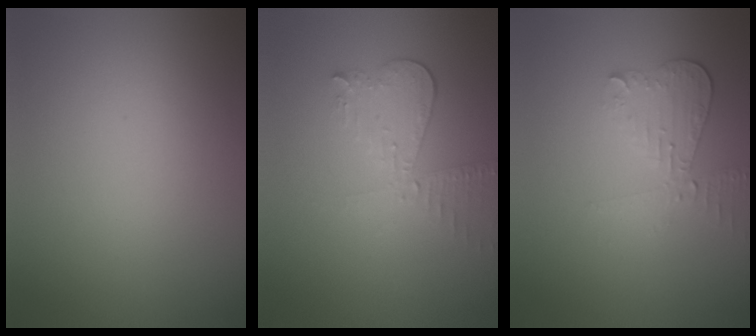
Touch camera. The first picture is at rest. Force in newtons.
{"total": 3.0, "press": 2.7, "slide": 1.4}
{"total": 2.8, "press": 2.5, "slide": 1.3}